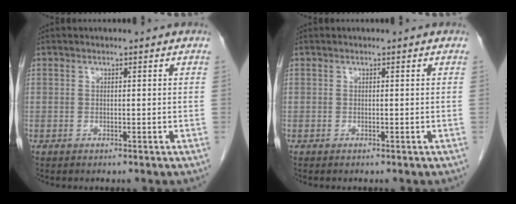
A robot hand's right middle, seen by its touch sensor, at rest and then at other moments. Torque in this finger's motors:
{"motor_torque": [0.16, -0.13, 0.03, 0.01]}